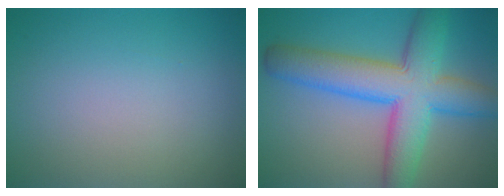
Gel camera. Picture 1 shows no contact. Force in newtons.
{"total": 9.5, "press": 9.4, "slide": 0.3}